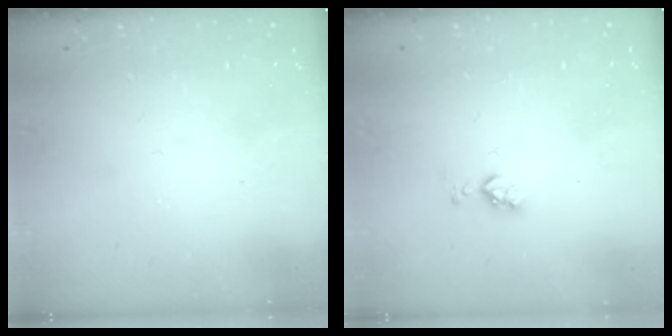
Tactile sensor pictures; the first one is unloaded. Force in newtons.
{"total": 4.4, "press": 4.3, "slide": 0.7}